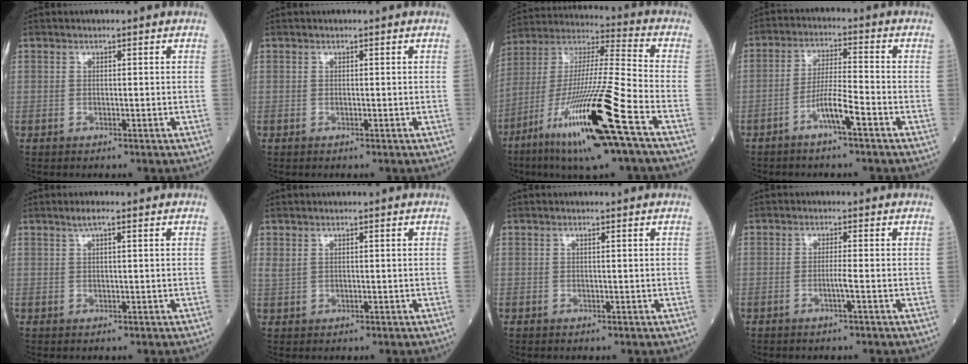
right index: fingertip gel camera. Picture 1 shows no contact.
{"total": 0.0}
{"total": 21.7, "force": [-10.5, 0.0, 19.0], "torque": [-0.379, -0.050, -0.198]}
{"total": 5.6, "force": [-3.1, -0.1, 4.7], "torque": [-0.091, 0.006, -0.059]}
{"total": 1.5, "force": [1.0, 0.0, 1.1], "torque": [-0.026, 0.011, 0.020]}
{"total": 1.2, "force": [0.7, 0.6, 0.7], "torque": [-0.021, 0.008, 0.024]}
{"total": 0.0}
{"total": 1.5, "force": [-0.6, -0.5, 1.2], "torque": [-0.021, 0.000, -0.013]}